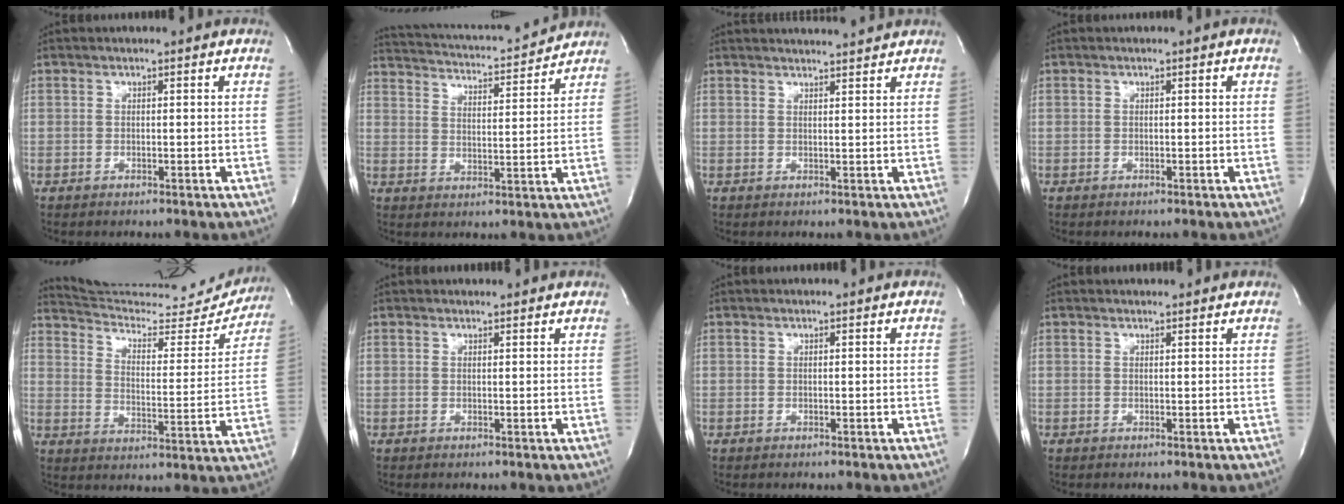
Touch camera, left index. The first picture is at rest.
{"total": 13.2, "force": [12.5, 1.3, 3.9], "torque": [-0.077, 0.001, 0.181]}
{"total": 7.8, "force": [7.6, 0.1, 1.7], "torque": [-0.024, 0.012, 0.091]}
{"total": 0.0}
{"total": 20.3, "force": [19.9, 2.5, 3.4], "torque": [-0.045, -0.059, 0.264]}
{"total": 3.1, "force": [2.9, 0.7, 0.4], "torque": [-0.010, 0.011, 0.029]}
{"total": 0.0}
{"total": 2.7, "force": [2.6, 0.6, 0.4], "torque": [-0.009, 0.011, 0.025]}